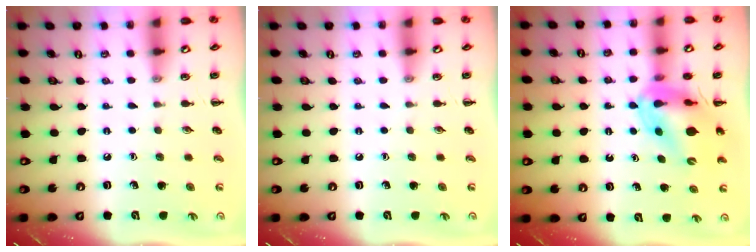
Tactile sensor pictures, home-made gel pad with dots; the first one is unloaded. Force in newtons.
{"total": 0.0}
{"total": 13.2, "press": 12.7, "slide": 3.6}